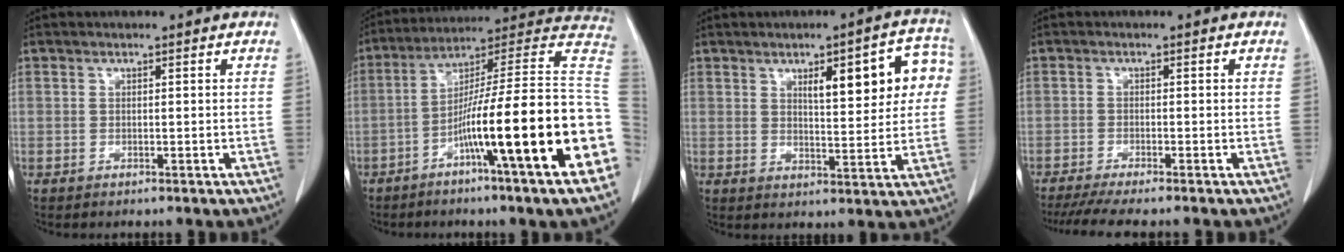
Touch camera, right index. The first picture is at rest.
{"total": 24.7, "force": [-7.2, -0.6, 23.6], "torque": [-0.257, 0.007, -0.130]}
{"total": 11.0, "force": [3.3, 3.1, 10.0], "torque": [-0.126, 0.025, 0.046]}
{"total": 8.0, "force": [-6.8, -0.1, 4.2], "torque": [-0.053, -0.018, -0.104]}